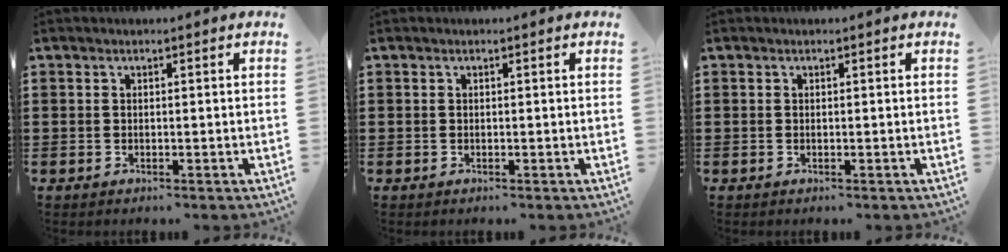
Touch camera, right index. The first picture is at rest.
{"total": 0.0}
{"total": 0.0}